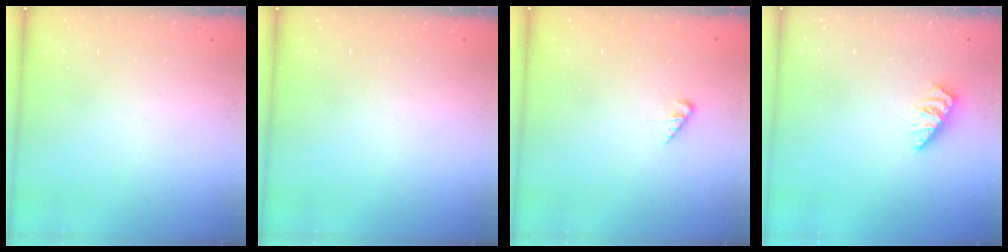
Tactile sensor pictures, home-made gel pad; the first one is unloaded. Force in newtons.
{"total": 0.0}
{"total": 1.5, "press": 1.5, "slide": 0.3}
{"total": 0.0}